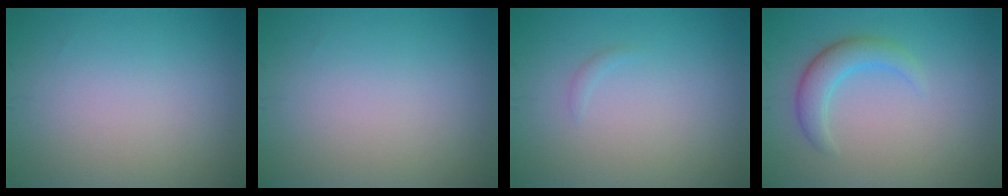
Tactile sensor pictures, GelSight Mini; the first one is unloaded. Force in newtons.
{"total": 0.0}
{"total": 0.5, "press": 0.5, "slide": 0.1}
{"total": 2.9, "press": 2.9, "slide": 0.1}